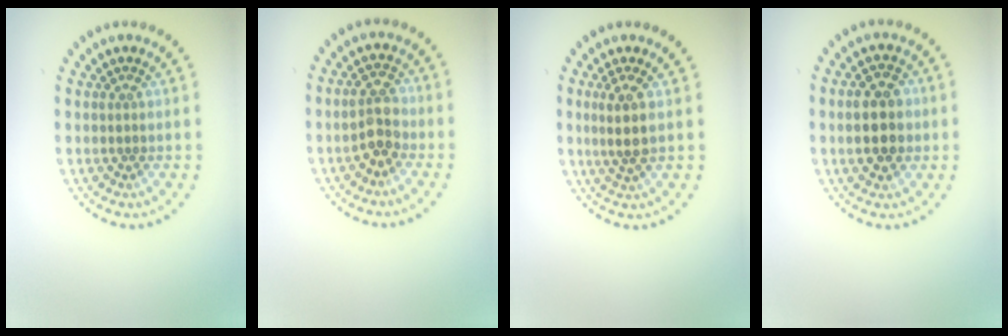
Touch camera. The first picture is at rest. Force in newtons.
{"total": 2.7, "press": 2.6, "slide": 0.8}
{"total": 2.5, "press": 2.2, "slide": 1.2}
{"total": 4.7, "press": 4.7, "slide": 0.1}